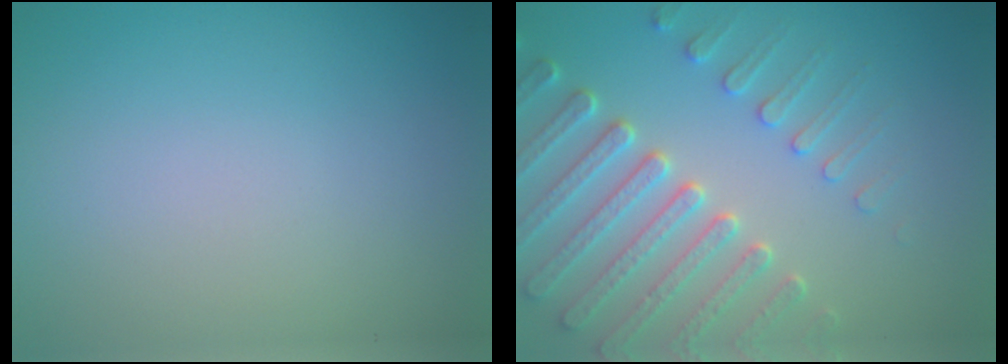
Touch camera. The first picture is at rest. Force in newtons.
{"total": 6.1, "press": 5.1, "slide": 3.2}